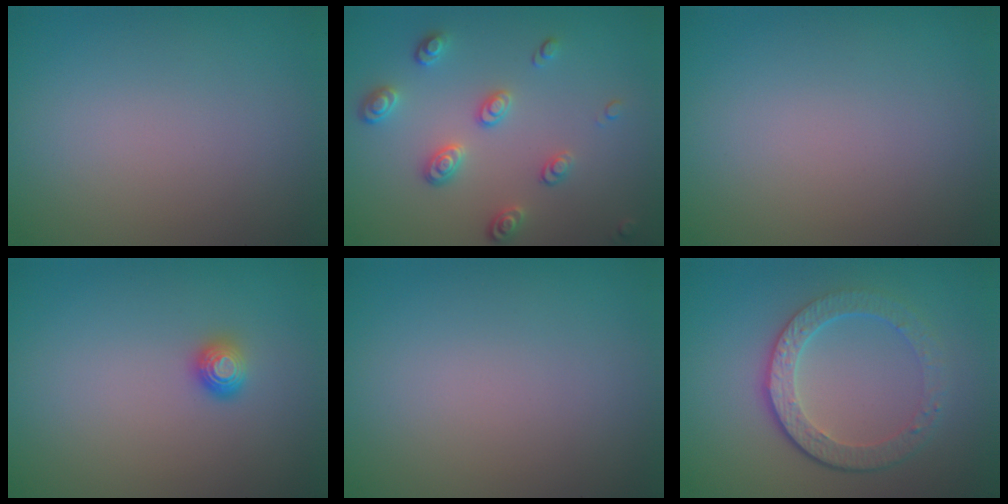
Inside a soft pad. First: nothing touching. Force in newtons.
{"total": 2.8, "press": 2.4, "slide": 1.4}
{"total": 0.0}
{"total": 1.1, "press": 1.1, "slide": 0.2}
{"total": 0.0}
{"total": 4.8, "press": 3.4, "slide": 3.3}